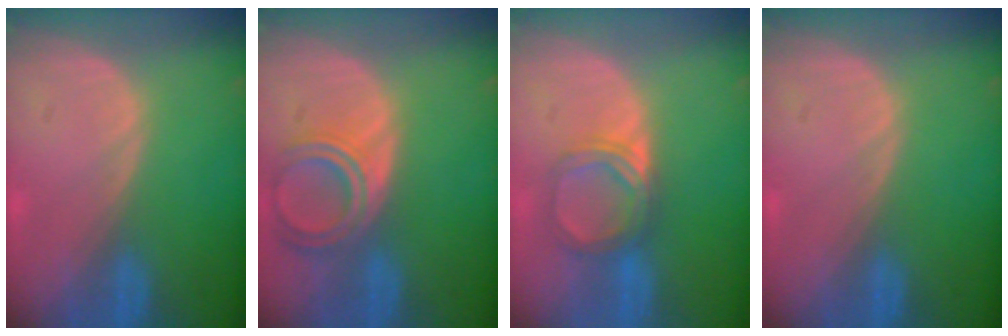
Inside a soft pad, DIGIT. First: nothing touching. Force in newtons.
{"total": 6.5, "press": 5.9, "slide": 2.8}
{"total": 5.3, "press": 4.9, "slide": 1.9}
{"total": 0.0}